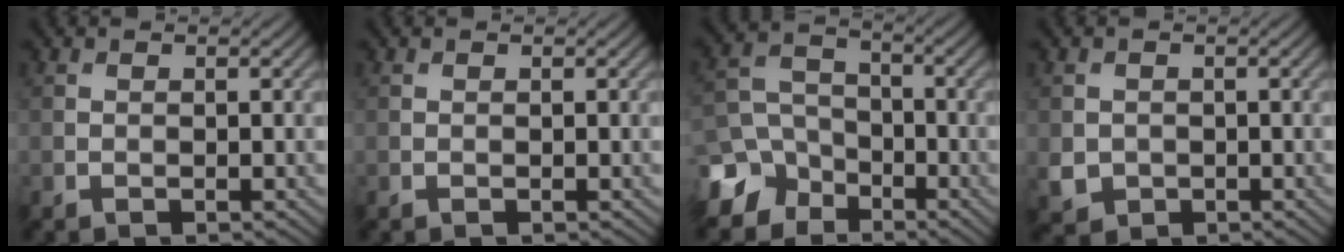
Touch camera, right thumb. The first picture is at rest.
{"total": 0.0}
{"total": 8.4, "force": [-5.3, 6.0, 2.6], "torque": [-0.064, -0.009, -0.122]}
{"total": 2.6, "force": [-0.5, 2.4, 0.8], "torque": [-0.025, -0.011, -0.008]}